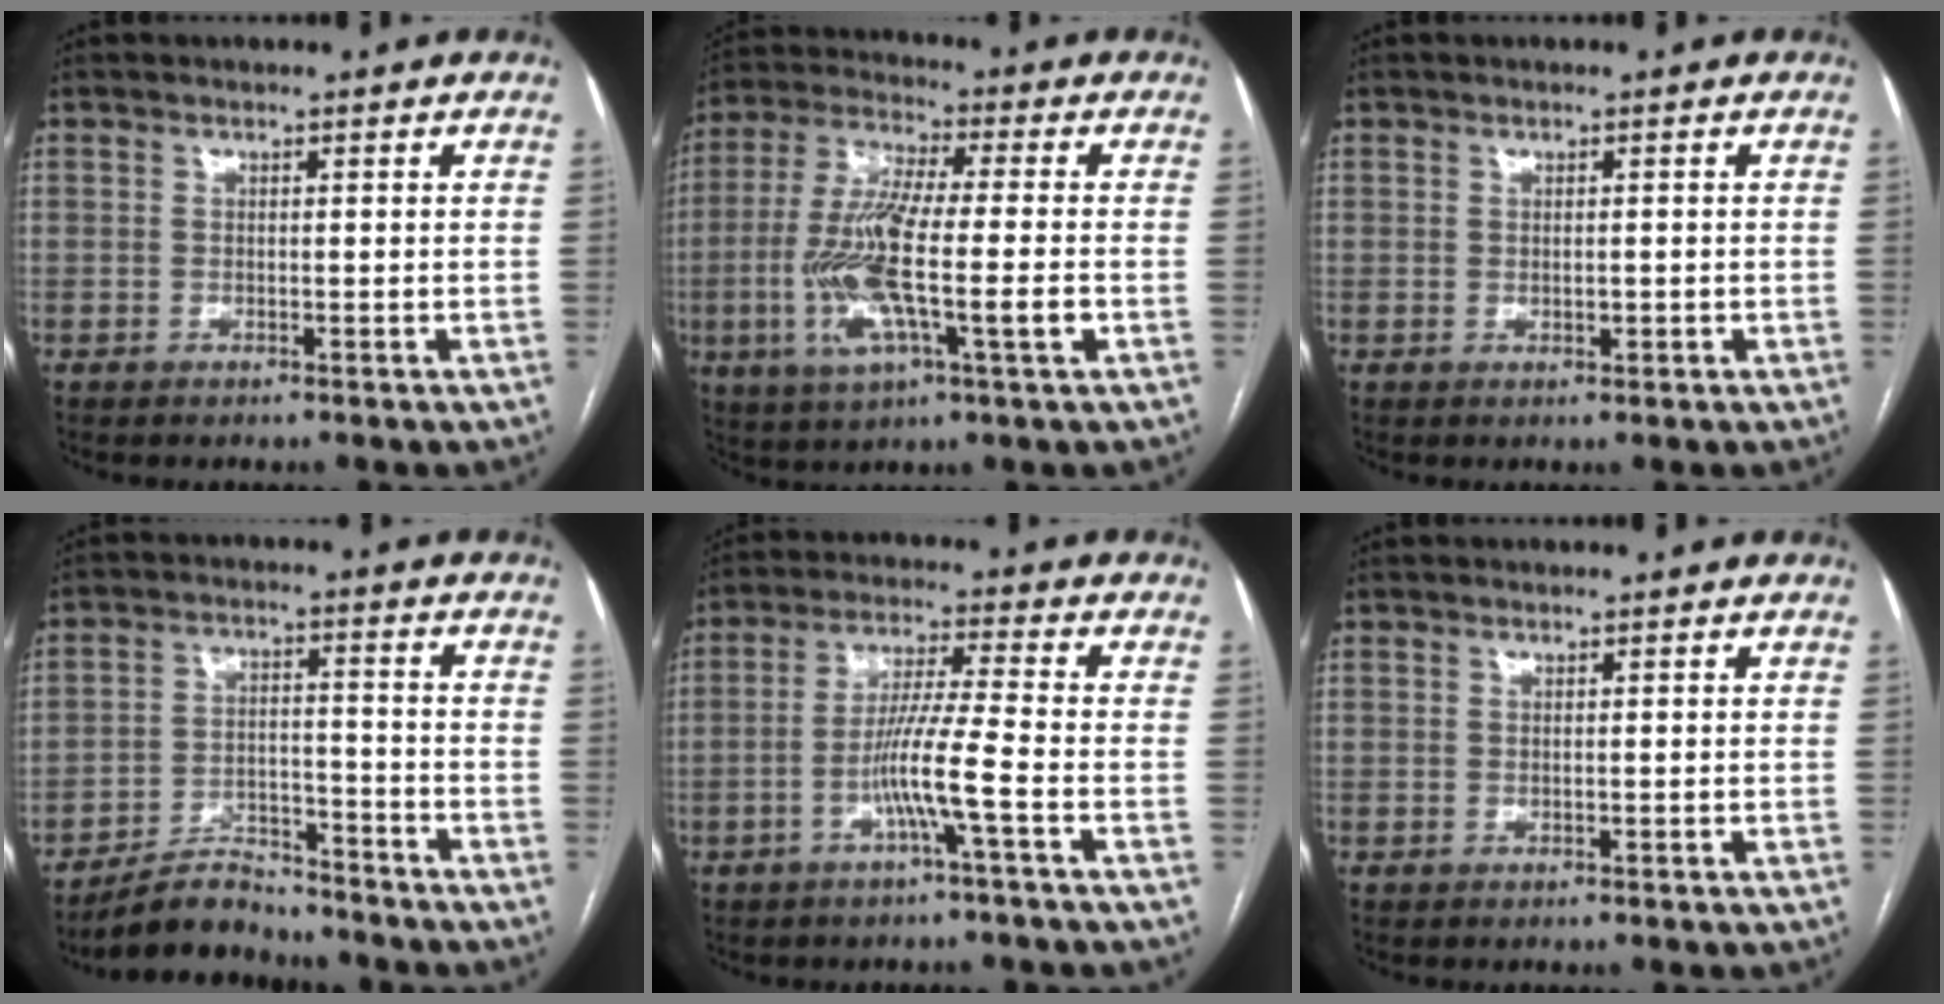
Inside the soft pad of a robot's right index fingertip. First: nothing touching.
{"total": 14.8, "force": [-2.9, 2.0, 14.4], "torque": [-0.292, -0.007, -0.056]}
{"total": 1.0, "force": [-0.2, 0.5, 0.9], "torque": [-0.012, 0.000, 0.000]}
{"total": 7.5, "force": [-7.0, 2.1, 1.3], "torque": [-0.021, 0.007, -0.121]}
{"total": 7.7, "force": [-3.0, -1.0, 7.0], "torque": [-0.135, 0.004, -0.060]}
{"total": 0.0}